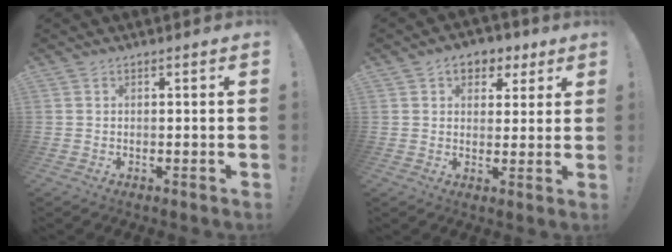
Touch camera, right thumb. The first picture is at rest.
{"total": 6.6, "force": [2.9, 5.2, 2.9], "torque": [-0.030, -0.007, 0.053]}